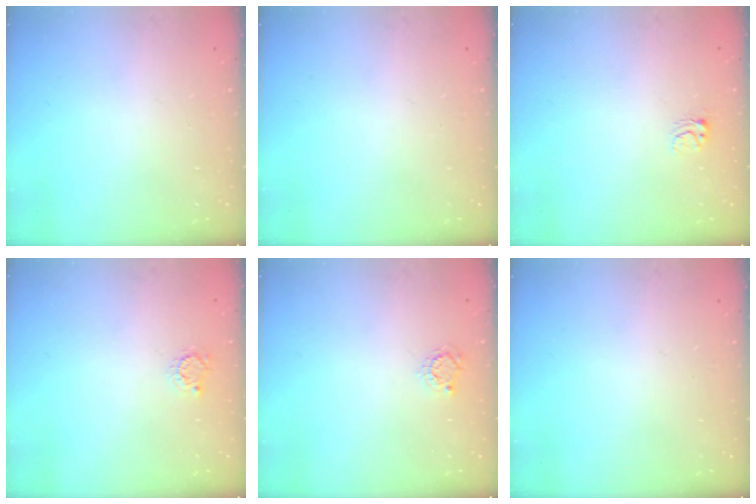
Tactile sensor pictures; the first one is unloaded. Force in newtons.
{"total": 0.0}
{"total": 3.5, "press": 3.5, "slide": 0.3}
{"total": 2.7, "press": 2.7, "slide": 0.4}
{"total": 2.5, "press": 2.5, "slide": 0.4}
{"total": 0.0}